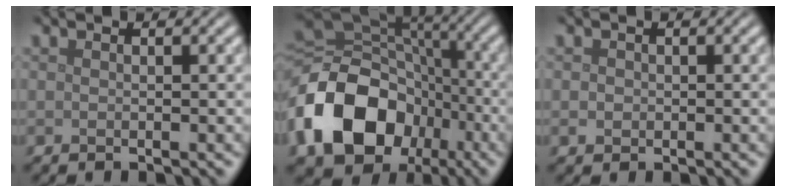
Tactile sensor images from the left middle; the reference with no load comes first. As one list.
[{"total": 15.9, "force": [-5.6, 12.0, 8.8], "torque": [-0.202, -0.023, -0.106]}, {"total": 0.9, "force": [-0.1, 0.8, 0.2], "torque": [-0.001, -0.003, -0.004]}]